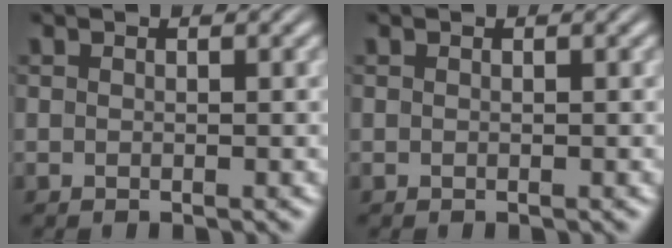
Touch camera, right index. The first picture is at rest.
{"total": 0.0}